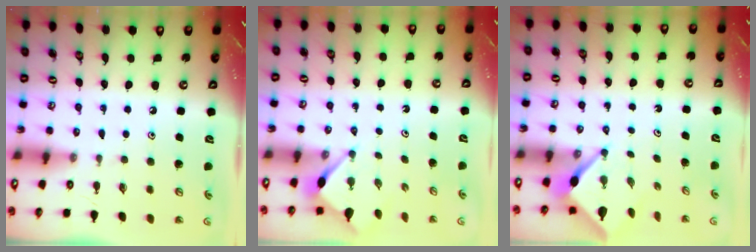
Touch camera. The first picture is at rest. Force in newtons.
{"total": 3.4, "press": 3.4, "slide": 0.3}
{"total": 3.0, "press": 3.0, "slide": 0.2}